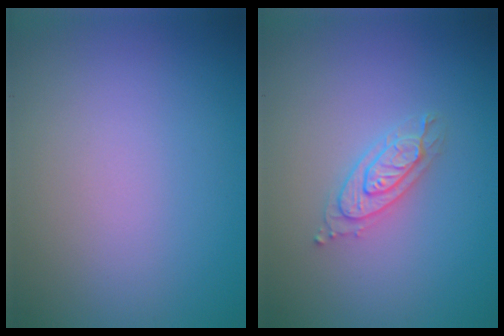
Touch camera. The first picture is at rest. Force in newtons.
{"total": 2.6, "press": 2.6, "slide": 0.5}